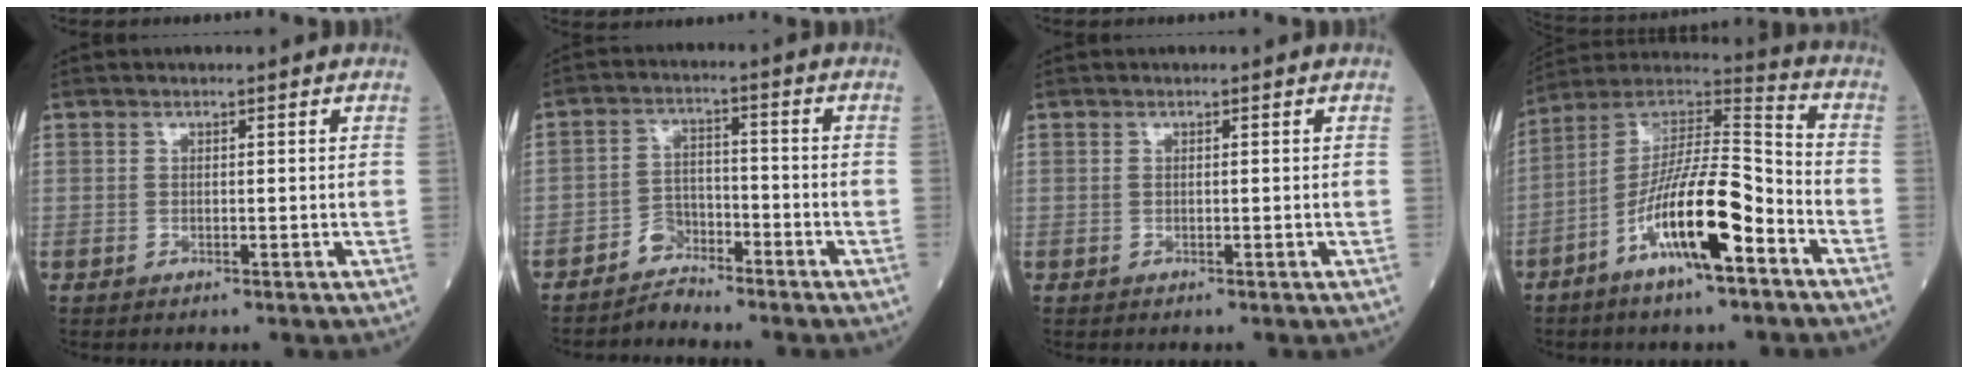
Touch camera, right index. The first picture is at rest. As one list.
[{"total": 3.7, "force": [-3.4, 1.4, 0.0], "torque": [0.003, 0.000, -0.065]}, {"total": 0.0}, {"total": 15.8, "force": [-7.0, 2.7, 13.9], "torque": [-0.258, 0.007, -0.124]}]